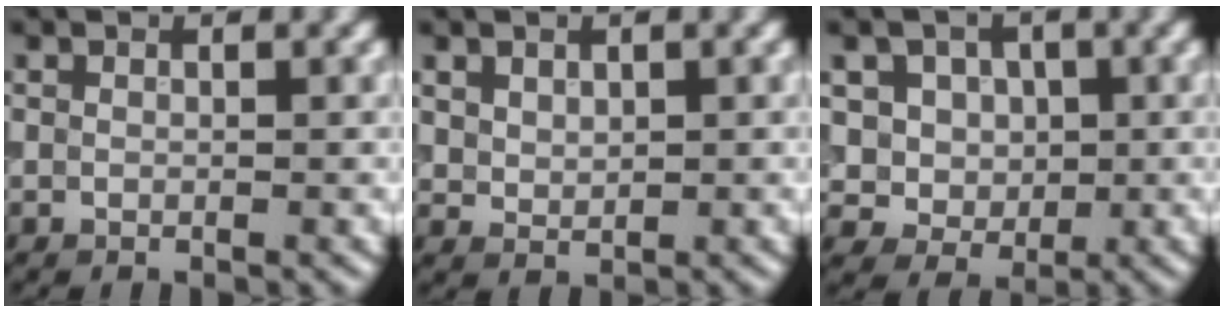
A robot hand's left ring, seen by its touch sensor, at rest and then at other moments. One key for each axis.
{"total": 1.5, "fx": 0.8, "fy": 1.1, "fz": 0.7, "tx": -0.013, "ty": -0.003, "tz": 0.020}
{"total": 4.9, "fx": 1.3, "fy": 4.2, "fz": 2.1, "tx": -0.033, "ty": 0.001, "tz": 0.020}